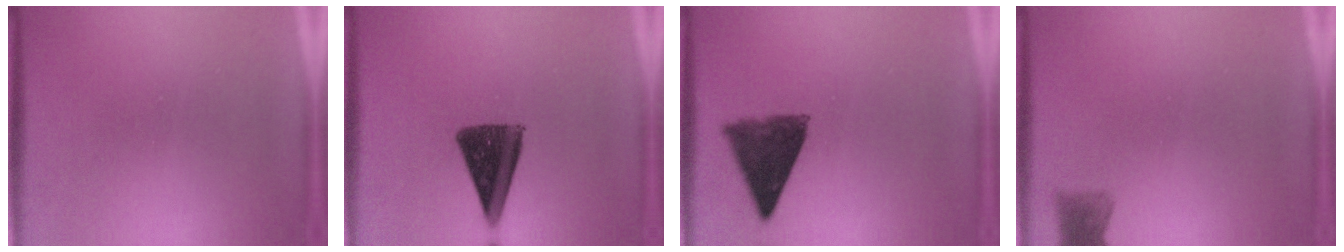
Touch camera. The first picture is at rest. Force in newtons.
{"total": 10.9}
{"total": 7.2}
{"total": 2.0}